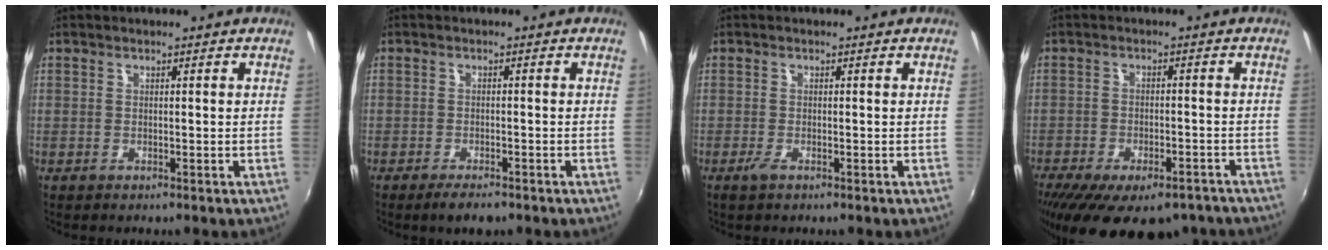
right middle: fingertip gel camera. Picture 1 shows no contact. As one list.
[{"total": 3.6, "force": [-2.7, 1.1, 2.1], "torque": [-0.048, -0.008, -0.046]}, {"total": 1.4, "force": [-0.9, 0.2, 1.1], "torque": [-0.024, -0.005, -0.017]}, {"total": 19.6, "force": [-14.4, 8.0, 10.7], "torque": [-0.211, -0.037, -0.195]}]